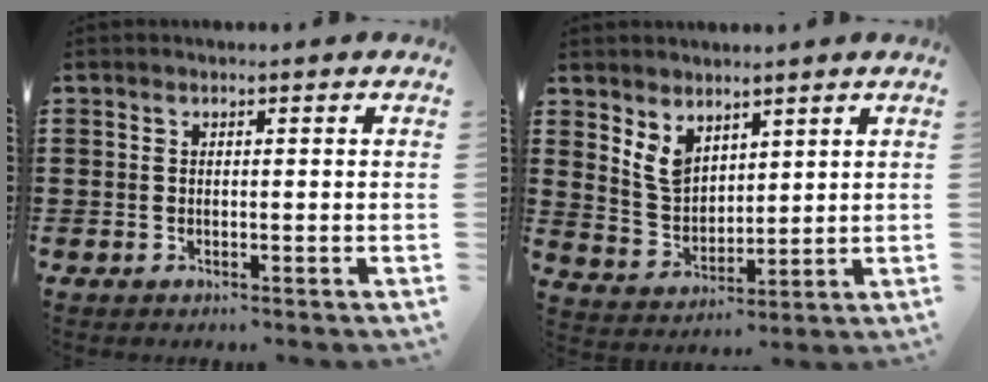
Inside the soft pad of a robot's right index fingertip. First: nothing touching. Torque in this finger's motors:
{"motor_torque": [0.69, 0.58, 0.18, 0.05]}